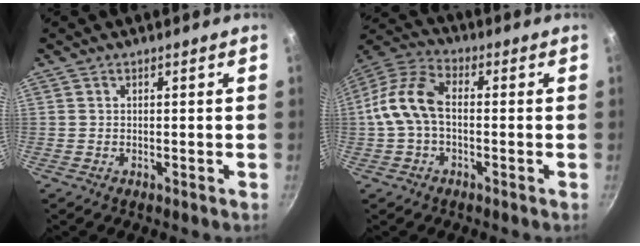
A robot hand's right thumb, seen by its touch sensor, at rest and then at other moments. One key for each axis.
{"total": 10.6, "fx": -0.8, "fy": 6.6, "fz": 8.3, "tx": -0.158, "ty": 0.039, "tz": -0.033}